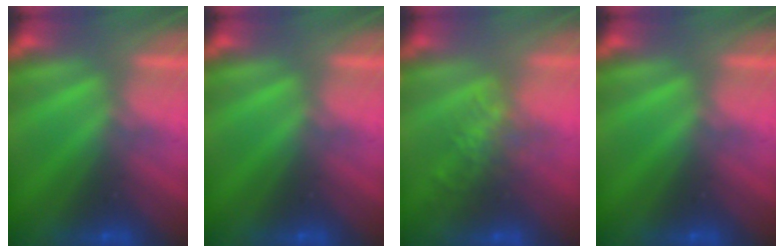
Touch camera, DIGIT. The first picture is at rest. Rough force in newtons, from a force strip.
{"total": 0.0}
{"total": 3.9}
{"total": 0.0}